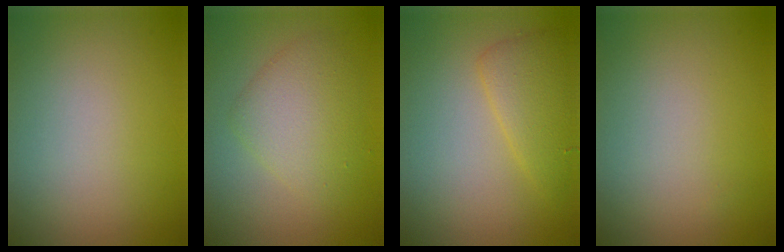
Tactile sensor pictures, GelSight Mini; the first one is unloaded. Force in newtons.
{"total": 3.8, "press": 3.8, "slide": 0.3}
{"total": 2.9, "press": 2.9, "slide": 0.1}
{"total": 0.0}